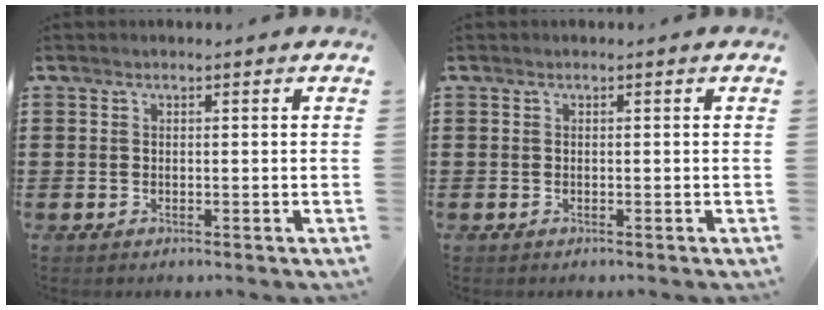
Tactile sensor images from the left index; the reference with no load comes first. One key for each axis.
{"total": 0.0}